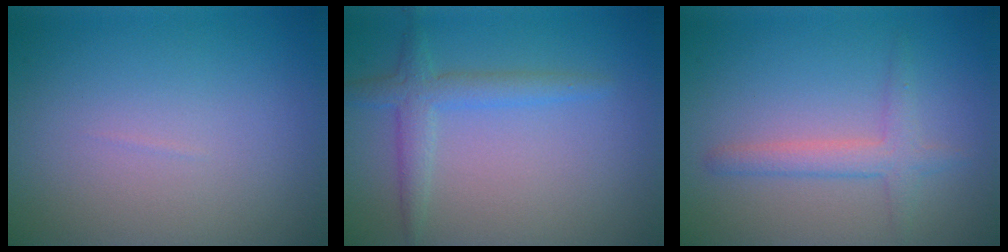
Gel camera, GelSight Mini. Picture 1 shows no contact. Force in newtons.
{"total": 2.6, "press": 2.6, "slide": 0.1}
{"total": 2.4, "press": 2.4, "slide": 0.0}